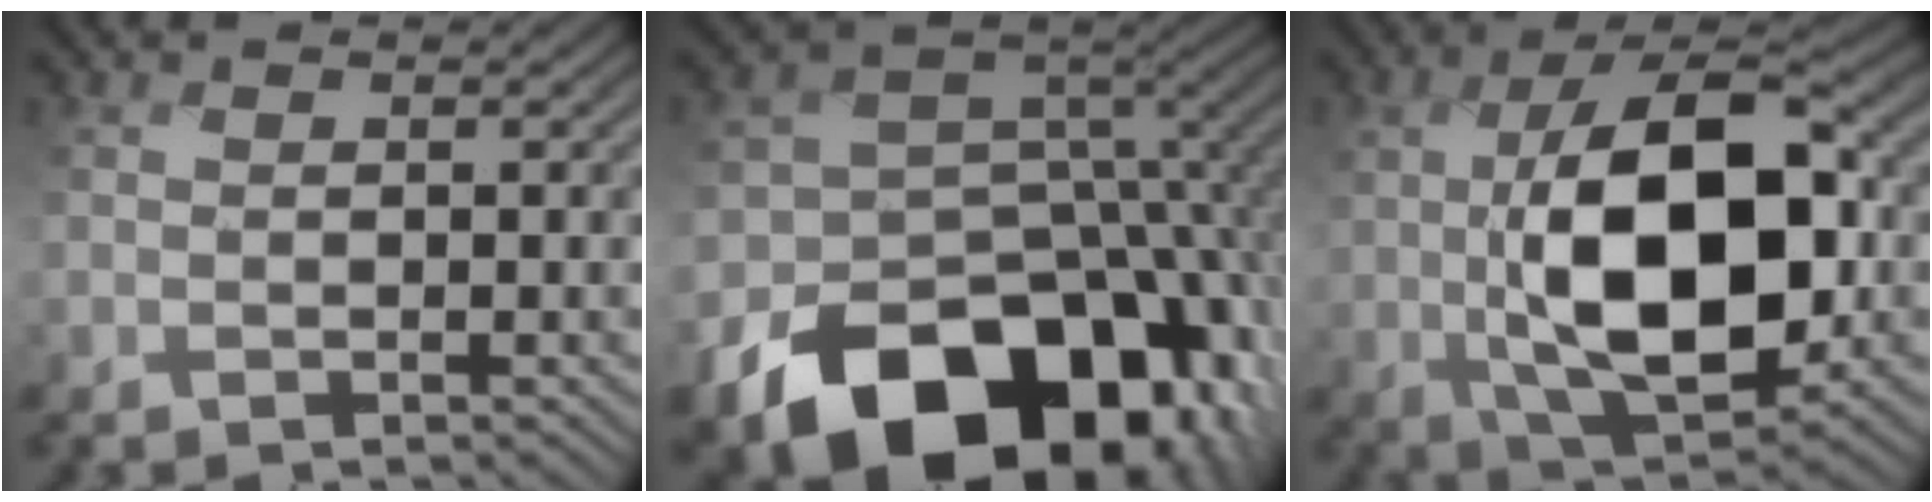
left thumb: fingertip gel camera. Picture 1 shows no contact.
{"total": 18.9, "force": [-11.1, 12.5, 8.9], "torque": [-0.174, -0.055, -0.157]}
{"total": 15.4, "force": [-0.6, 8.6, 12.8], "torque": [-0.238, -0.002, -0.007]}